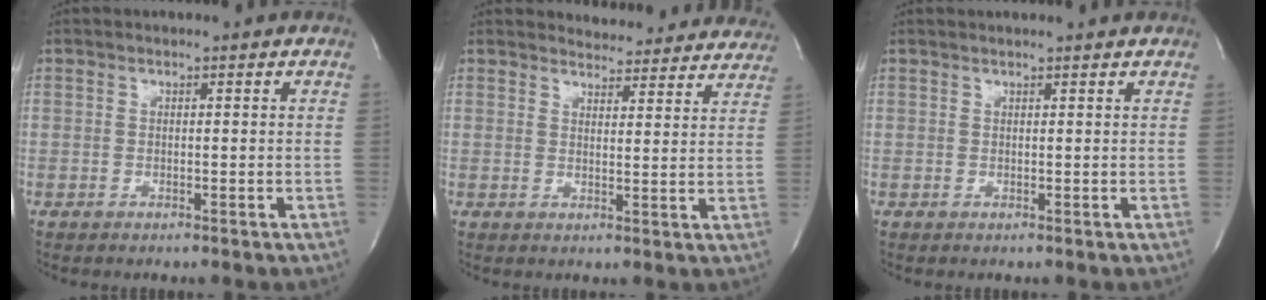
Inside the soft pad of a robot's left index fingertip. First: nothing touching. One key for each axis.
{"total": 14.3, "fx": 13.8, "fy": 3.7, "fz": 1.6, "tx": 0.006, "ty": -0.021, "tz": 0.143}
{"total": 2.9, "fx": 2.7, "fy": 0.0, "fz": 0.9, "tx": -0.014, "ty": 0.013, "tz": 0.031}